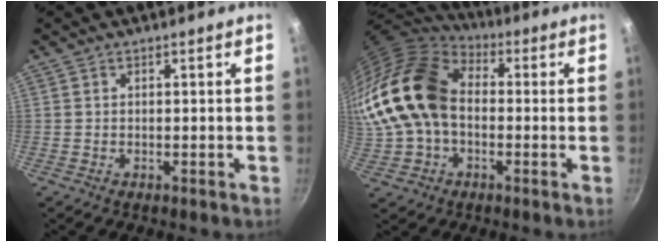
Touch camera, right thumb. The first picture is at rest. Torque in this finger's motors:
{"motor_torque": [1.54, 3.47, 2.09, -0.16, 0.62]}